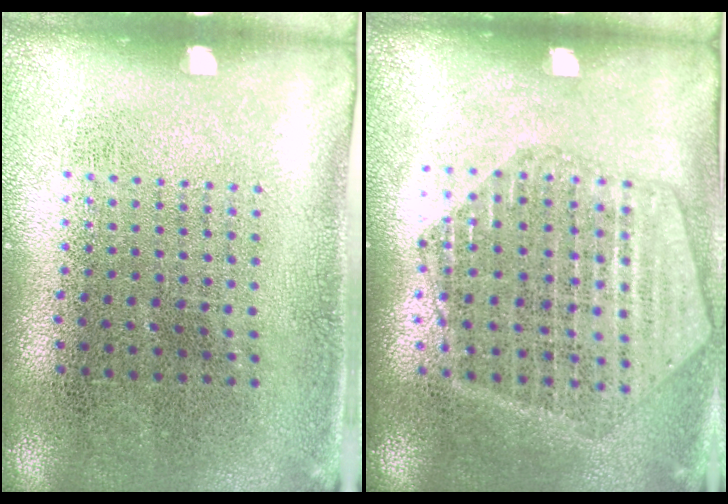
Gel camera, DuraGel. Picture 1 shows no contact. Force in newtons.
{"total": 1.7, "press": 1.6, "slide": 0.5}